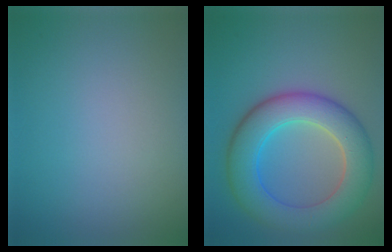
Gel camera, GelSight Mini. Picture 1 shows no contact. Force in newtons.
{"total": 8.4, "press": 8.4, "slide": 0.3}